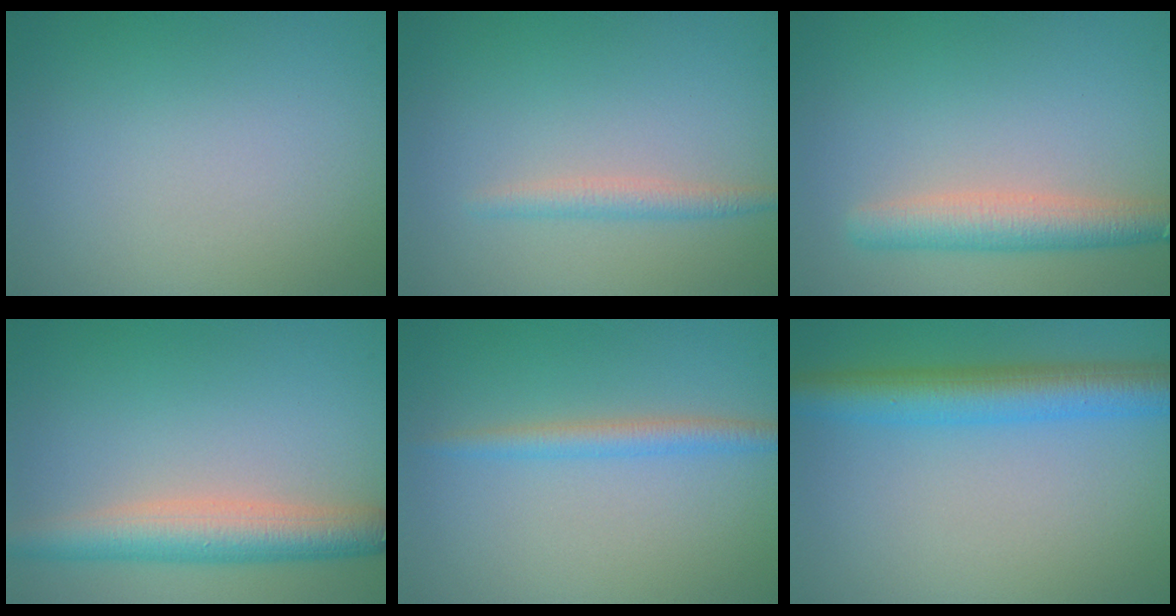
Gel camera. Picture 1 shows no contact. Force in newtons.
{"total": 1.5, "press": 1.5, "slide": 0.0}
{"total": 3.8, "press": 3.8, "slide": 0.3}
{"total": 5.0, "press": 4.9, "slide": 0.2}
{"total": 2.2, "press": 2.2, "slide": 0.1}
{"total": 6.0, "press": 6.0, "slide": 0.0}